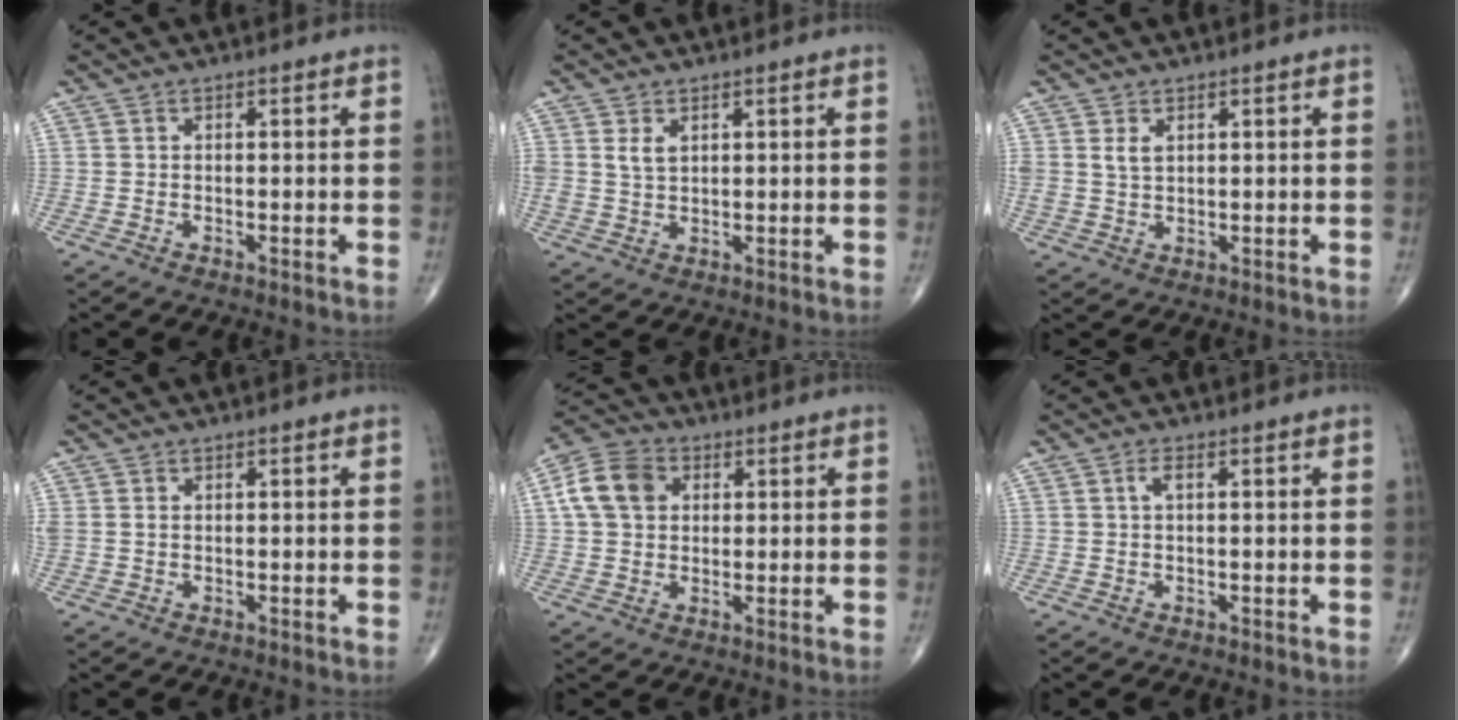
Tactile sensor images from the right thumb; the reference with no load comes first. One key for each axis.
{"total": 2.9, "fx": 1.2, "fy": 1.9, "fz": 1.9, "tx": -0.031, "ty": -0.006, "tz": 0.030}
{"total": 2.6, "fx": 1.1, "fy": 1.6, "fz": 1.7, "tx": -0.032, "ty": -0.002, "tz": 0.028}
{"total": 1.3, "fx": 0.2, "fy": 1.0, "fz": 0.8, "tx": -0.027, "ty": 0.009, "tz": 0.011}
{"total": 9.2, "fx": 2.3, "fy": 7.0, "fz": 5.5, "tx": -0.096, "ty": 0.012, "tz": 0.034}
{"total": 1.5, "fx": 0.3, "fy": 0.5, "fz": 1.4, "tx": -0.033, "ty": 0.003, "tz": 0.006}